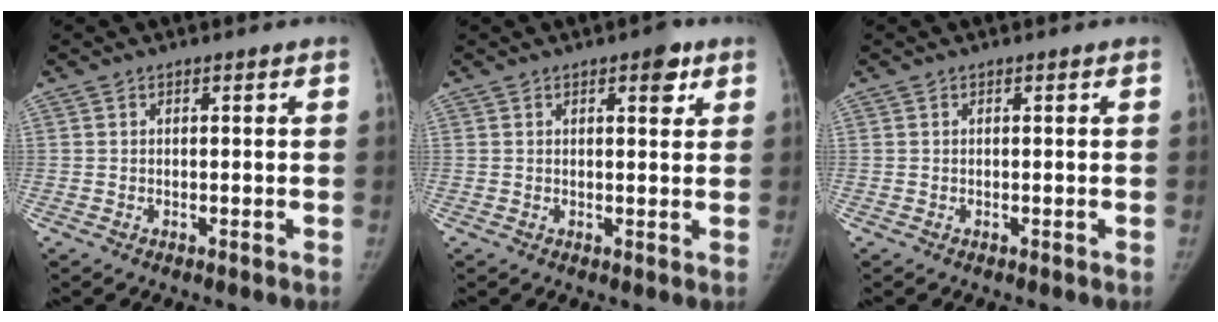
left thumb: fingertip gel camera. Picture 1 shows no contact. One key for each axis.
{"total": 3.8, "fx": 2.1, "fy": 1.6, "fz": 2.7, "tx": -0.019, "ty": -0.007, "tz": 0.023}
{"total": 0.0}